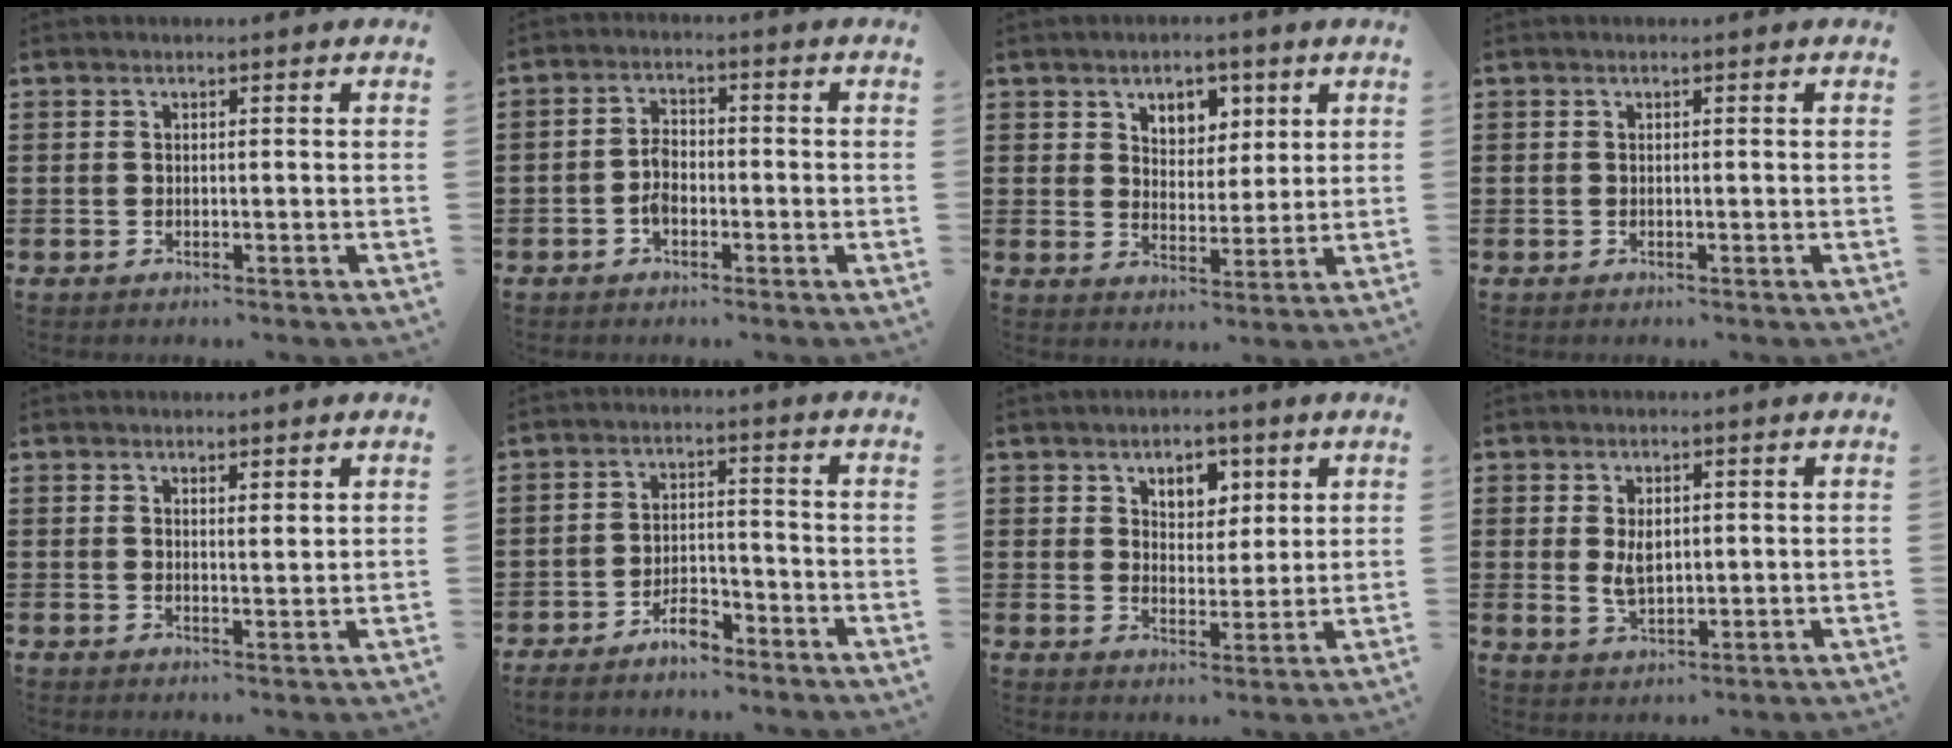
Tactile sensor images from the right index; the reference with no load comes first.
{"total": 3.5, "force": [-1.3, 2.0, 2.7], "torque": [-0.056, 0.003, -0.025]}
{"total": 4.7, "force": [2.9, 3.4, 1.5], "torque": [-0.041, 0.006, 0.049]}
{"total": 0.0}
{"total": 1.4, "force": [1.4, 0.2, 0.3], "torque": [-0.008, 0.003, 0.026]}
{"total": 4.9, "force": [-4.0, 1.7, 2.4], "torque": [-0.044, 0.012, -0.075]}
{"total": 4.5, "force": [2.8, 3.1, 1.6], "torque": [-0.039, 0.007, 0.049]}
{"total": 4.1, "force": [0.3, 2.3, 3.4], "torque": [-0.063, 0.004, 0.004]}